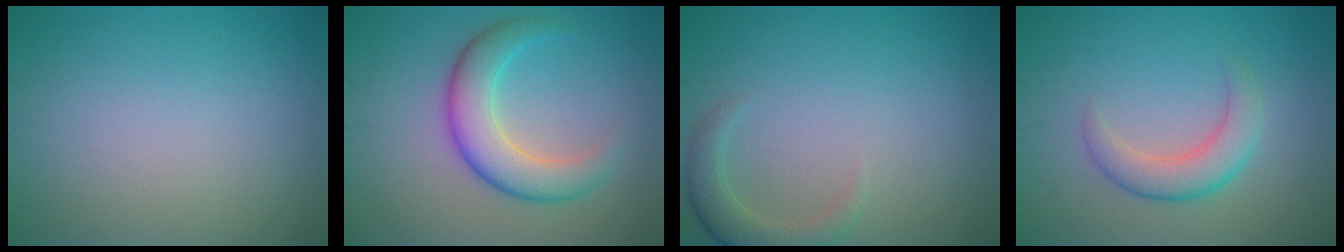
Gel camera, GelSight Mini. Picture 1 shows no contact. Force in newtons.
{"total": 5.5, "press": 5.5, "slide": 0.1}
{"total": 2.7, "press": 2.6, "slide": 0.5}
{"total": 3.5, "press": 3.5, "slide": 0.4}